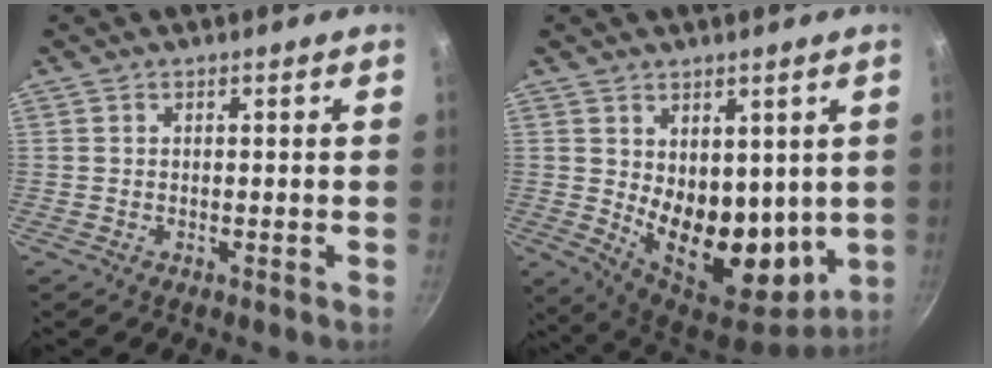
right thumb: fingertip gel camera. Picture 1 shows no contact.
{"total": 14.8, "force": [1.9, 9.6, 11.1], "torque": [-0.131, -0.058, 0.051]}